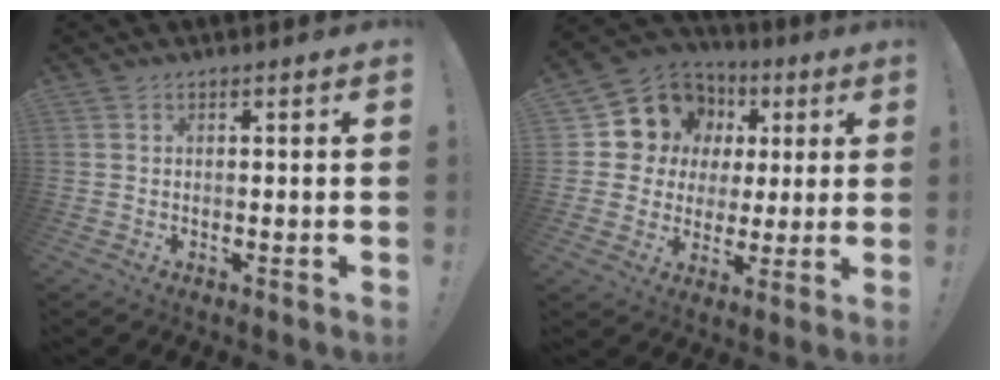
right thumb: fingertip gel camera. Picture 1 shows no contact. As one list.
[{"total": 12.3, "force": [5.2, 10.5, 3.7], "torque": [-0.051, -0.034, 0.113]}]